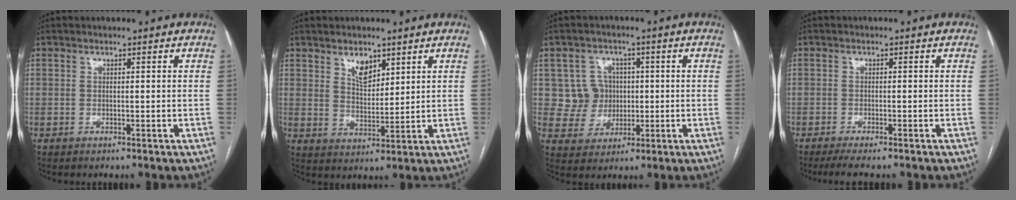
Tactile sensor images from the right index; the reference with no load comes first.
{"total": 4.6, "force": [3.0, 2.2, 2.6], "torque": [-0.049, -0.003, 0.059]}
{"total": 6.2, "force": [0.9, 6.1, 0.8], "torque": [-0.010, 0.023, 0.021]}
{"total": 4.3, "force": [-3.5, 0.2, 2.5], "torque": [-0.035, -0.008, -0.055]}